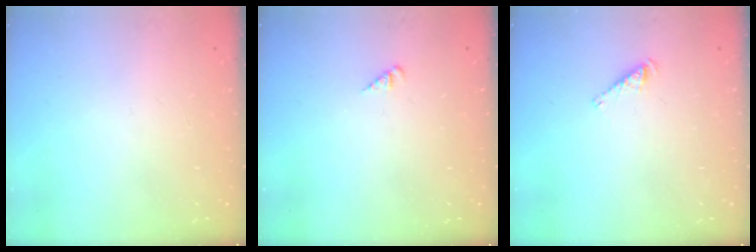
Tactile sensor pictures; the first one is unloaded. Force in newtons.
{"total": 1.3, "press": 1.3, "slide": 0.3}
{"total": 2.8, "press": 2.8, "slide": 0.5}